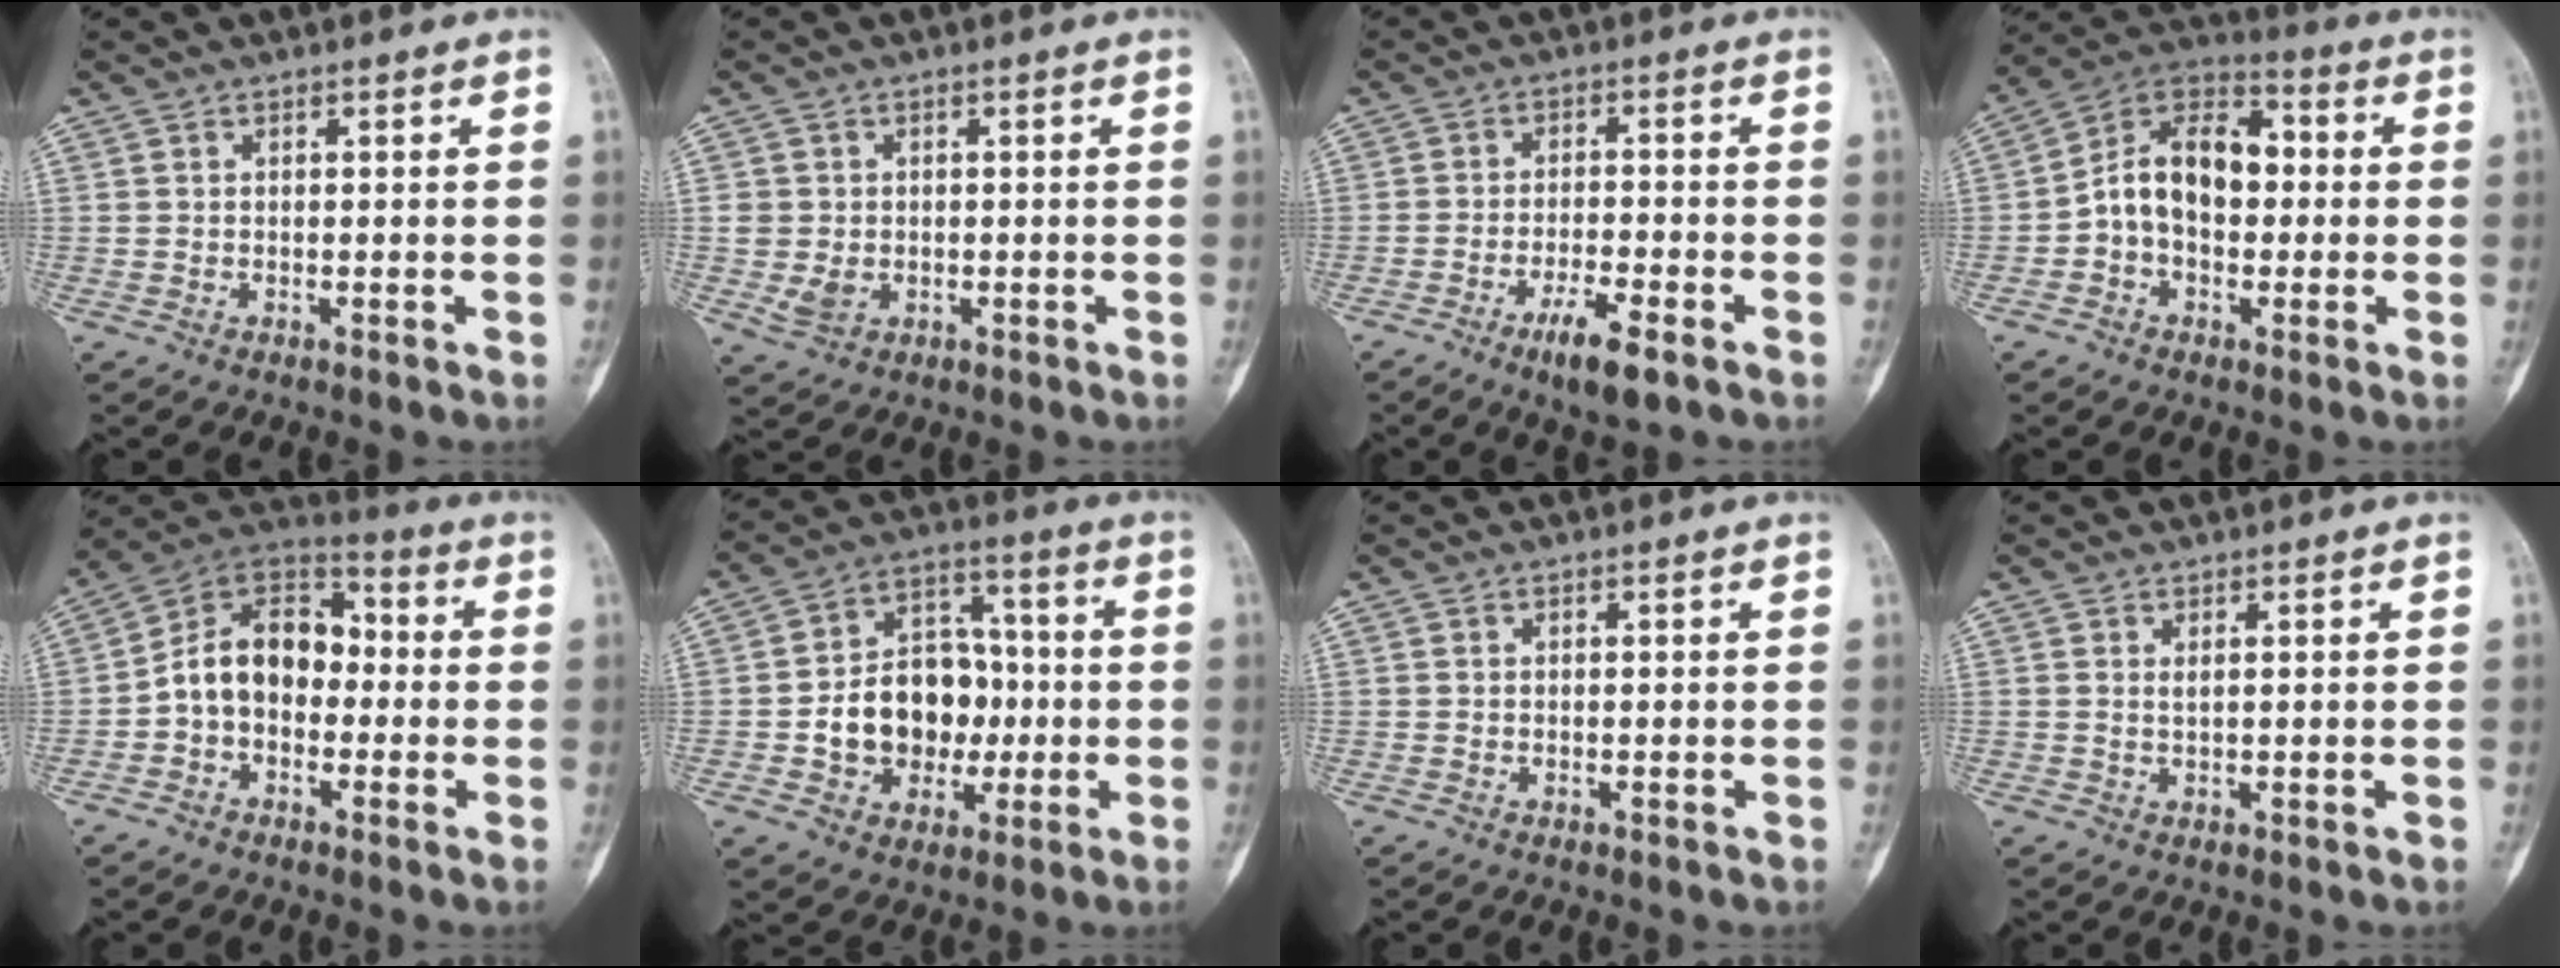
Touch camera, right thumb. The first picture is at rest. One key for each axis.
{"total": 3.9, "fx": -0.3, "fy": 3.4, "fz": 1.9, "tx": -0.024, "ty": -0.001, "tz": 0.003}
{"total": 6.5, "fx": -3.8, "fy": 1.4, "fz": 5.1, "tx": -0.091, "ty": 0.011, "tz": -0.063}
{"total": 13.6, "fx": -0.4, "fy": 9.2, "fz": 10.0, "tx": -0.142, "ty": 0.042, "tz": -0.021}
{"total": 13.0, "fx": -1.5, "fy": 9.4, "fz": 8.9, "tx": -0.120, "ty": 0.047, "tz": -0.043}
{"total": 14.8, "fx": -1.8, "fy": 11.5, "fz": 9.1, "tx": -0.093, "ty": 0.039, "tz": -0.025}
{"total": 0.0}
{"total": 0.7, "fx": 0.4, "fy": 0.1, "fz": 0.6, "tx": -0.007, "ty": -0.003, "tz": 0.006}